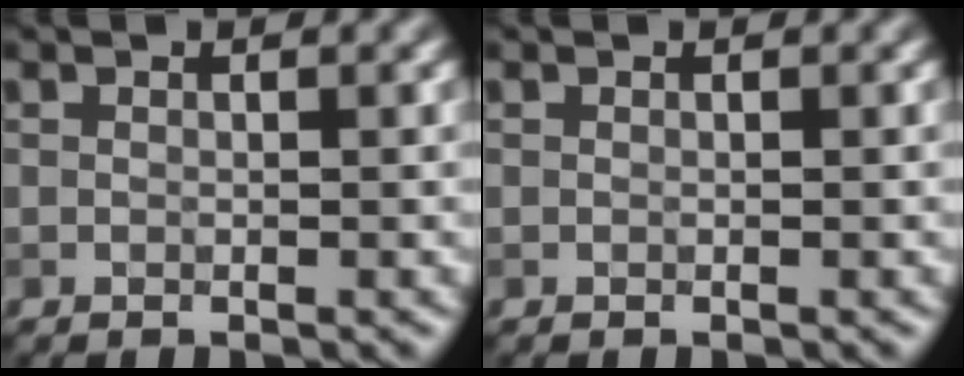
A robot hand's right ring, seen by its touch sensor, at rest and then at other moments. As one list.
[{"total": 0.0}]